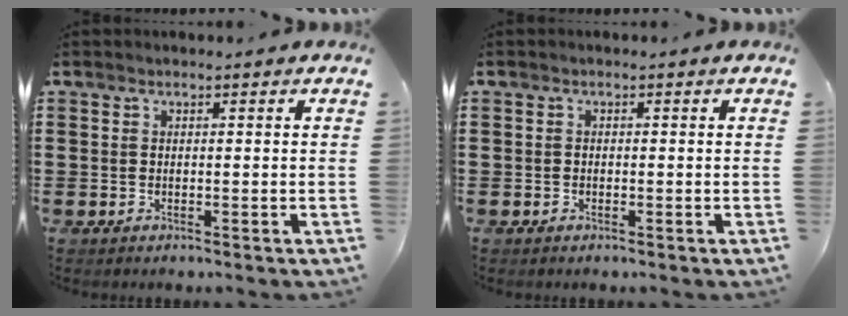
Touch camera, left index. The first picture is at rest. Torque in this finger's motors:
{"motor_torque": [-0.20, 0.31, -0.02, -0.01]}